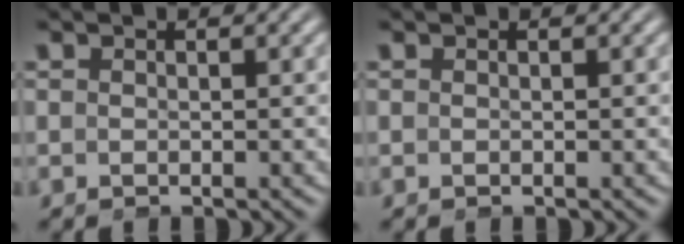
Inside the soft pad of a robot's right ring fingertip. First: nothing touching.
{"total": 0.0}